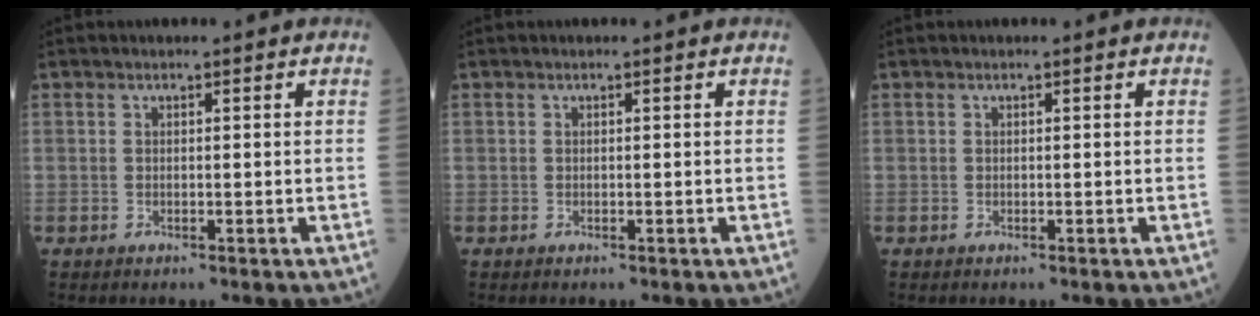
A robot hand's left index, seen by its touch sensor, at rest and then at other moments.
{"total": 0.0}
{"total": 0.0}